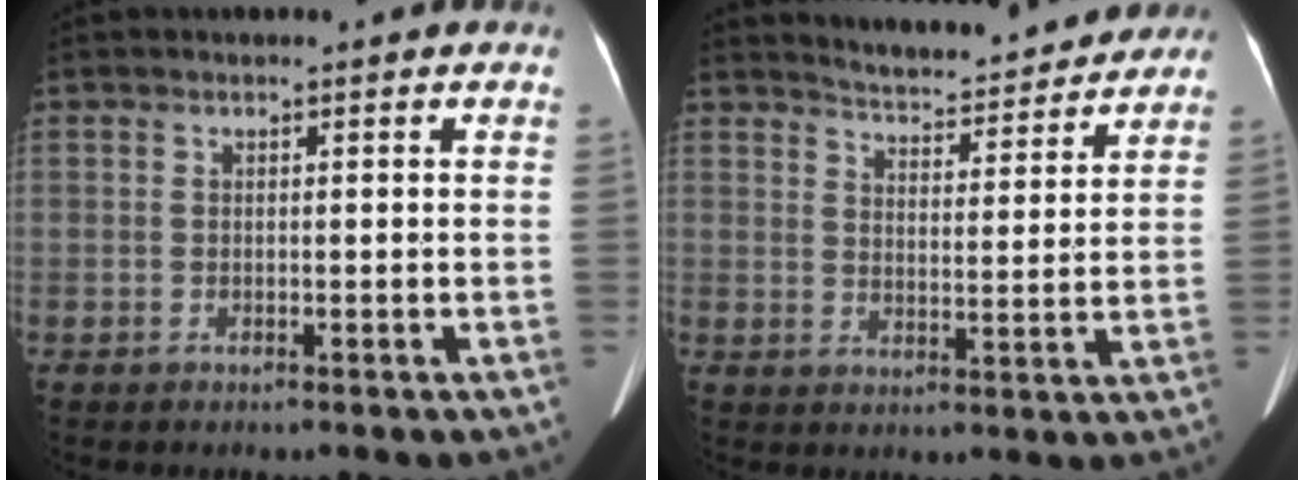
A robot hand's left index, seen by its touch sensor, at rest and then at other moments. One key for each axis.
{"total": 12.2, "fx": 11.7, "fy": 1.9, "fz": 2.9, "tx": -0.036, "ty": -0.002, "tz": 0.156}